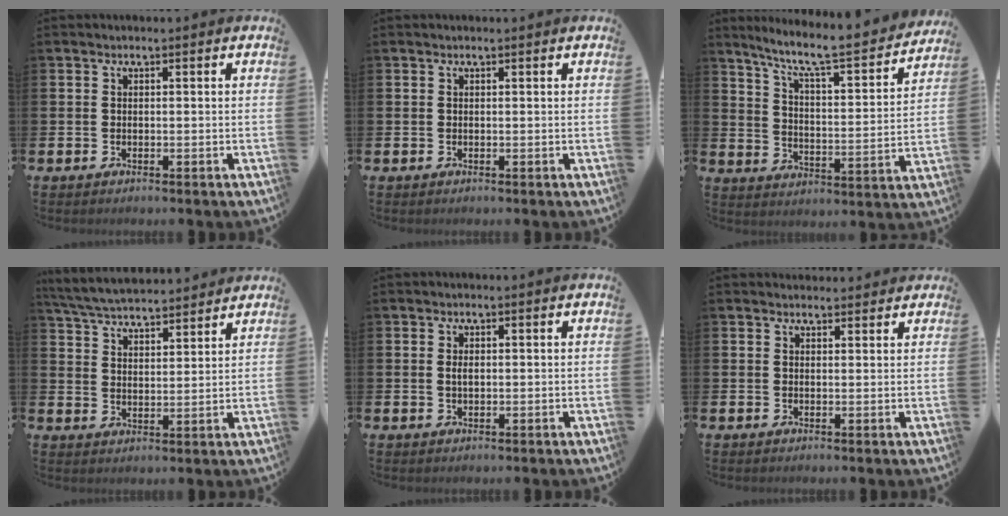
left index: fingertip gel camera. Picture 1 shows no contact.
{"total": 0.0}
{"total": 8.2, "force": [7.2, 0.9, 3.8], "torque": [-0.099, -0.054, 0.115]}
{"total": 5.5, "force": [5.5, 0.5, 0.8], "torque": [-0.037, -0.033, 0.097]}
{"total": 1.2, "force": [0.2, 0.6, 1.0], "torque": [-0.014, 0.003, 0.000]}
{"total": 2.2, "force": [2.1, 0.7, -0.1], "torque": [0.009, -0.009, 0.036]}